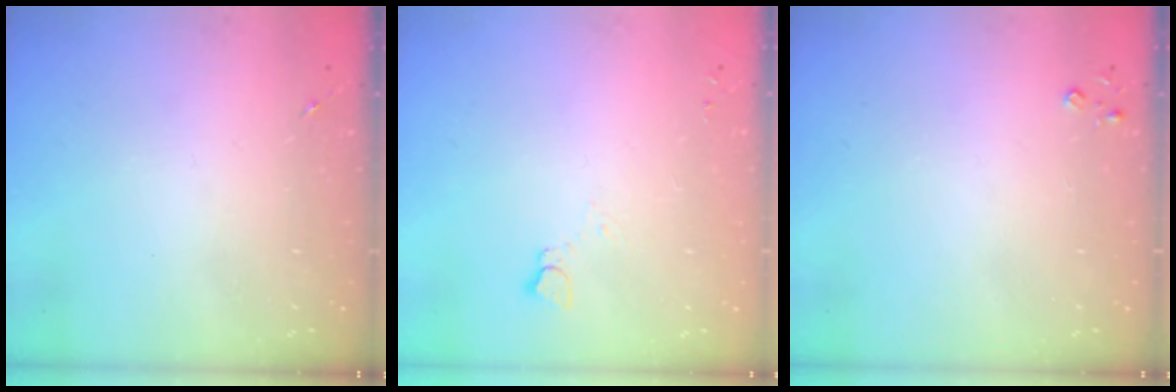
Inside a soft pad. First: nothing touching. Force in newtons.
{"total": 2.8, "press": 2.7, "slide": 0.3}
{"total": 2.6, "press": 2.6, "slide": 0.3}